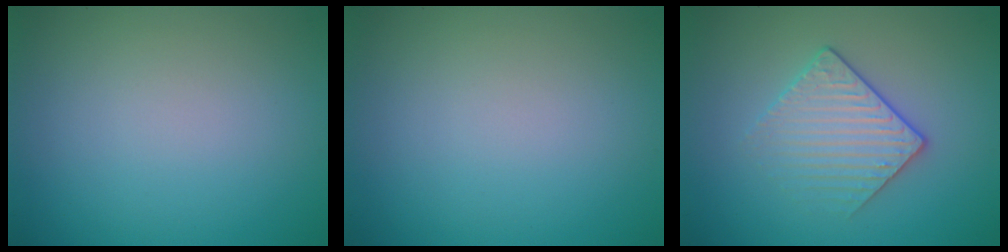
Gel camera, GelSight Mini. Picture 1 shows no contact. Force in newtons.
{"total": 0.0}
{"total": 2.9, "press": 2.6, "slide": 1.2}